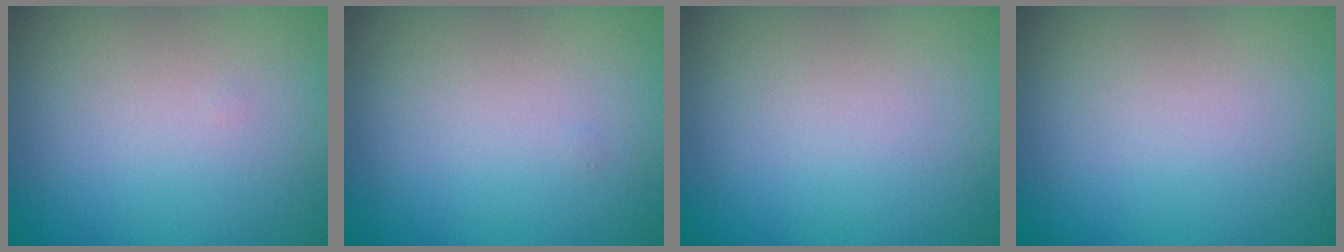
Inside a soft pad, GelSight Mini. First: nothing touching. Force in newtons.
{"total": 0.0}
{"total": 0.0}
{"total": 0.0}